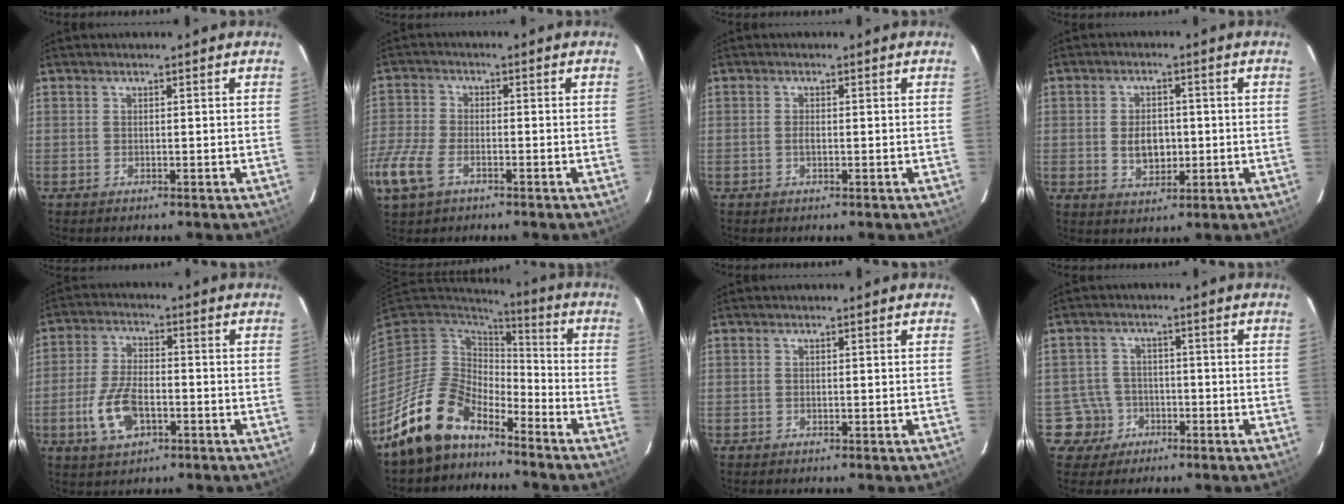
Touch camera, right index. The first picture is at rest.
{"total": 11.0, "force": [-5.6, 6.1, 7.3], "torque": [-0.186, -0.016, -0.118]}
{"total": 1.0, "force": [-0.3, 0.5, 0.9], "torque": [-0.019, -0.001, -0.005]}
{"total": 6.1, "force": [-0.6, 4.1, 4.5], "torque": [-0.085, -0.001, -0.002]}
{"total": 9.7, "force": [-3.5, 5.0, 7.5], "torque": [-0.167, -0.002, -0.062]}
{"total": 14.2, "force": [-11.1, 6.7, 5.8], "torque": [-0.127, 0.007, -0.200]}
{"total": 0.0}
{"total": 5.2, "force": [-2.4, 4.6, -0.1], "torque": [-0.009, 0.022, -0.040]}